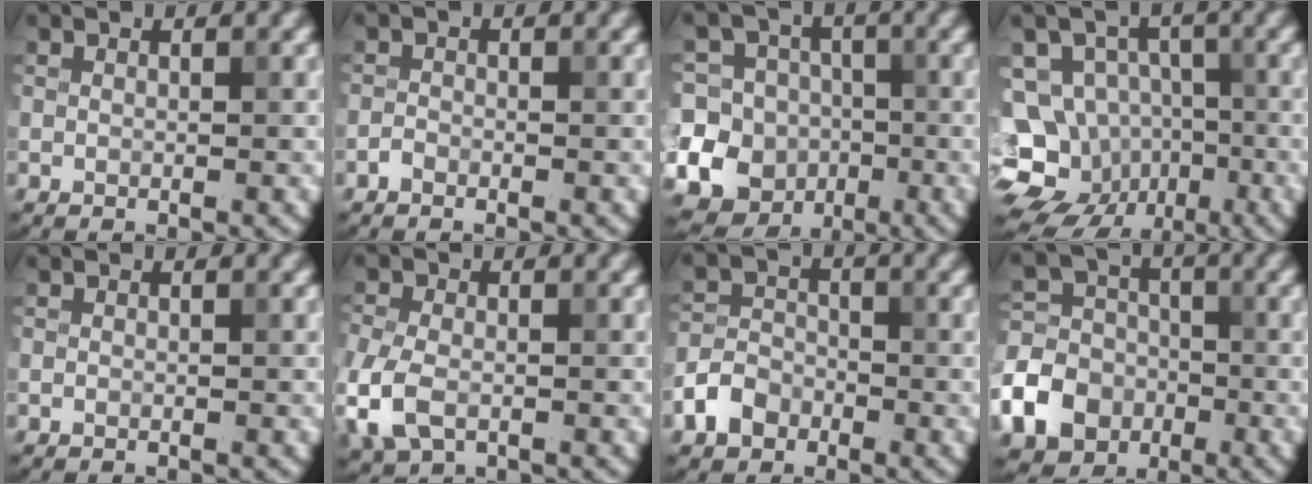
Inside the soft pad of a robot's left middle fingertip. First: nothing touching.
{"total": 0.8, "force": [-0.6, 0.4, 0.2], "torque": [-0.002, 0.000, -0.015]}
{"total": 18.6, "force": [-5.3, 17.4, 3.9], "torque": [-0.115, -0.010, -0.112]}
{"total": 13.6, "force": [-5.5, 11.5, 4.7], "torque": [-0.095, -0.004, -0.094]}
{"total": 0.0}
{"total": 4.9, "force": [-1.9, 3.2, 3.2], "torque": [-0.086, -0.008, -0.044]}
{"total": 3.5, "force": [-2.0, 2.5, 1.3], "torque": [-0.027, 0.004, -0.043]}
{"total": 8.7, "force": [-3.7, 7.2, 3.3], "torque": [-0.066, -0.014, -0.089]}